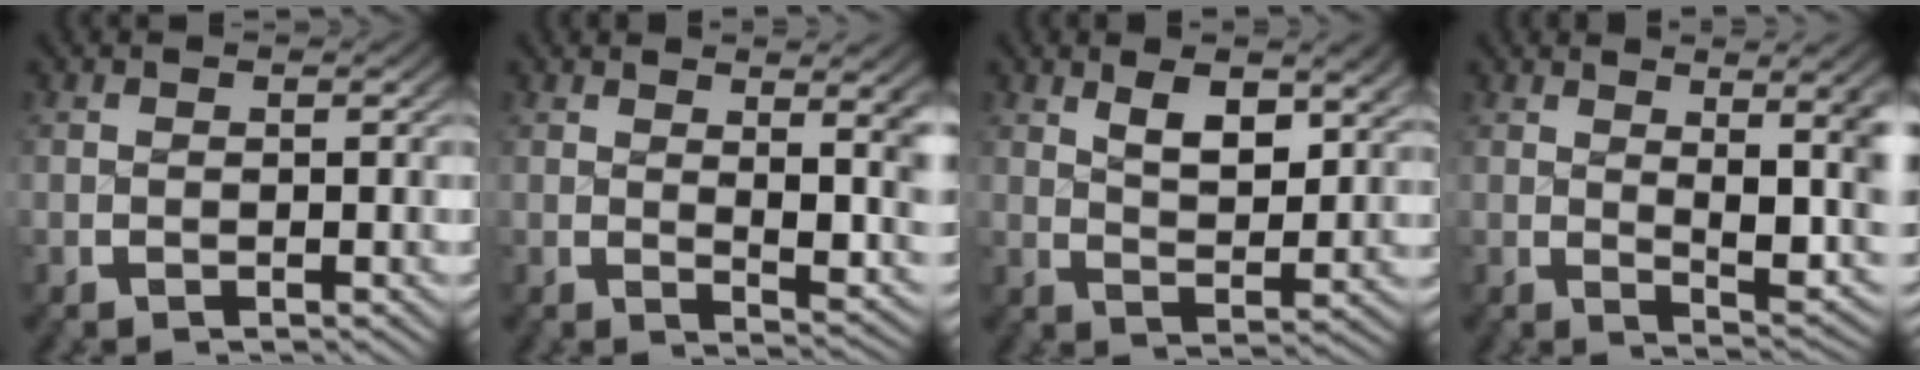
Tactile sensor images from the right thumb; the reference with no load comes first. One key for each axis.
{"total": 5.3, "fx": 1.3, "fy": 1.8, "fz": 4.8, "tx": -0.057, "ty": -0.012, "tz": 0.028}
{"total": 4.0, "fx": 2.3, "fy": 1.5, "fz": 2.9, "tx": -0.042, "ty": -0.006, "tz": 0.045}
{"total": 7.1, "fx": 1.2, "fy": 2.9, "fz": 6.4, "tx": -0.090, "ty": -0.018, "tz": 0.029}